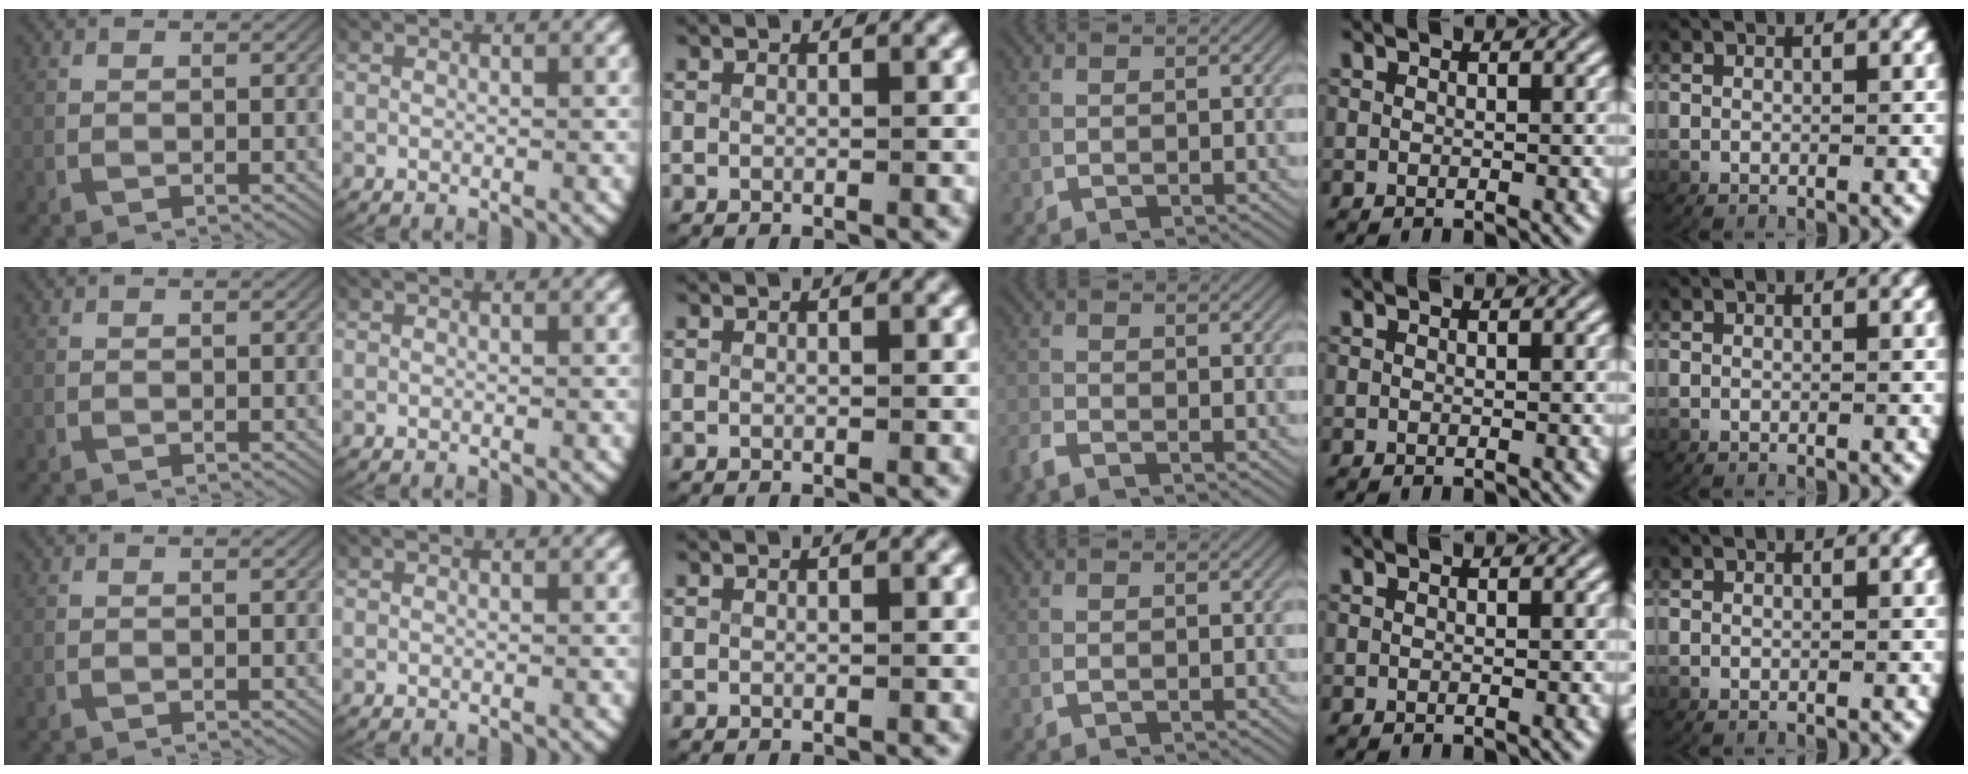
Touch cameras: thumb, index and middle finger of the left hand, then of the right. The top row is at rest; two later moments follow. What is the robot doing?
{"motion": "lift_and_place", "object": "paper"}